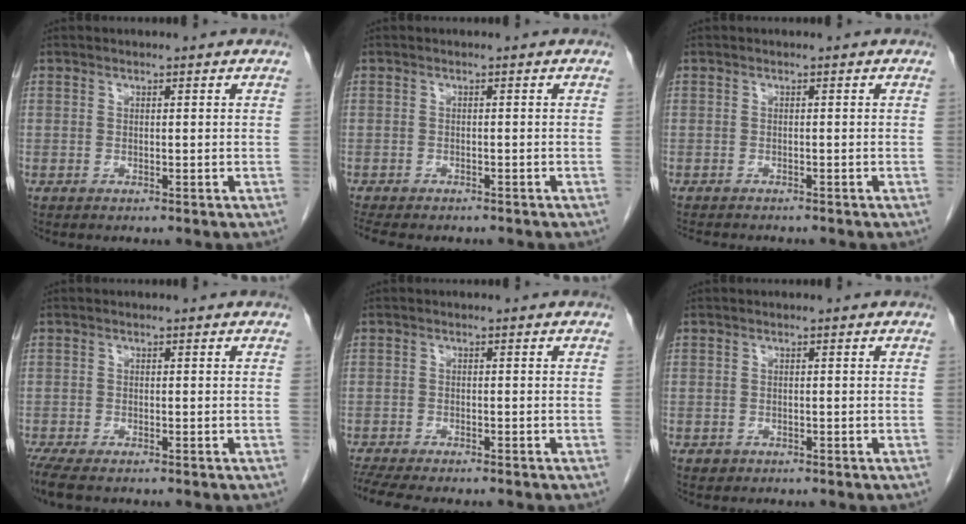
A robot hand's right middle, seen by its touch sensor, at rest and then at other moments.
{"total": 7.4, "force": [-6.3, 2.3, 3.3], "torque": [-0.048, -0.004, -0.085]}
{"total": 5.0, "force": [-4.4, 1.2, 2.0], "torque": [-0.029, -0.008, -0.062]}
{"total": 4.3, "force": [-3.3, 1.1, 2.5], "torque": [-0.052, -0.014, -0.055]}
{"total": 8.2, "force": [-7.0, 1.4, 3.9], "torque": [-0.065, -0.008, -0.108]}
{"total": 0.8, "force": [-0.4, 0.7, 0.1], "torque": [-0.004, 0.003, -0.003]}